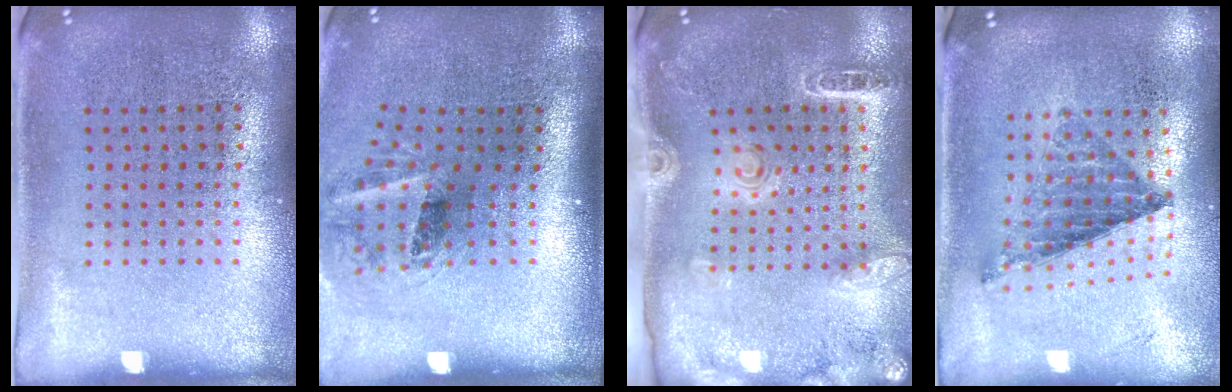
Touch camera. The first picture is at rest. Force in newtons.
{"total": 1.6, "press": 1.2, "slide": 1.1}
{"total": 1.8, "press": 1.8, "slide": 0.2}
{"total": 0.7, "press": 0.7, "slide": 0.0}